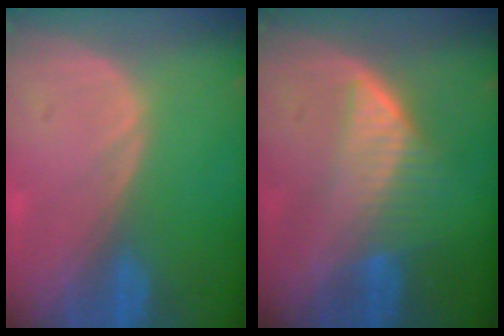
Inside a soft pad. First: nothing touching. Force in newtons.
{"total": 6.7, "press": 5.9, "slide": 3.2}